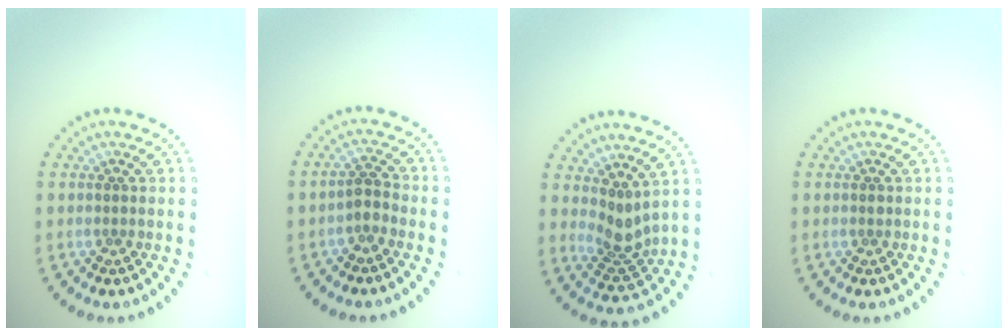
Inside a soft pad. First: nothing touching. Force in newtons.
{"total": 1.7, "press": 1.4, "slide": 1.0}
{"total": 2.6, "press": 1.9, "slide": 1.8}
{"total": 0.5, "press": 0.5, "slide": 0.0}